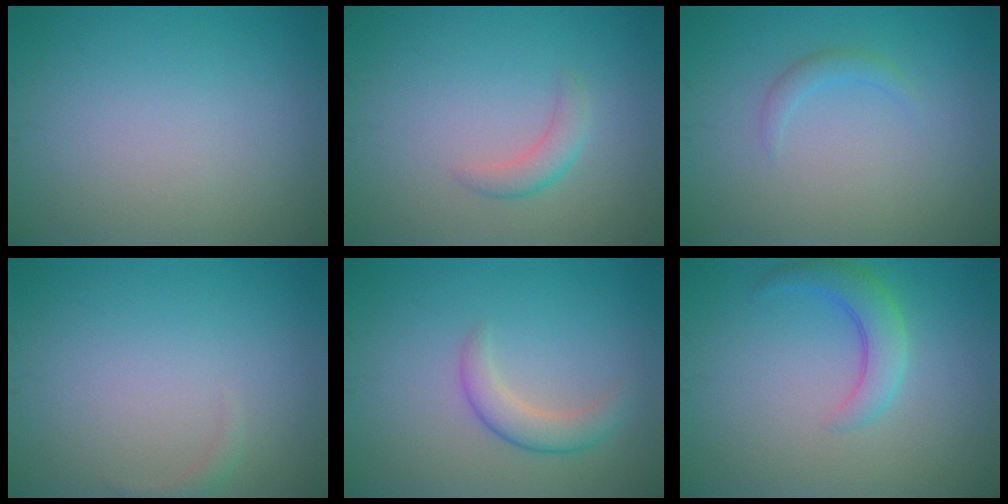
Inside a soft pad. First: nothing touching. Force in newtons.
{"total": 1.8, "press": 1.8, "slide": 0.0}
{"total": 1.2, "press": 1.2, "slide": 0.1}
{"total": 0.8, "press": 0.8, "slide": 0.1}
{"total": 2.6, "press": 2.6, "slide": 0.1}
{"total": 3.2, "press": 3.2, "slide": 0.2}